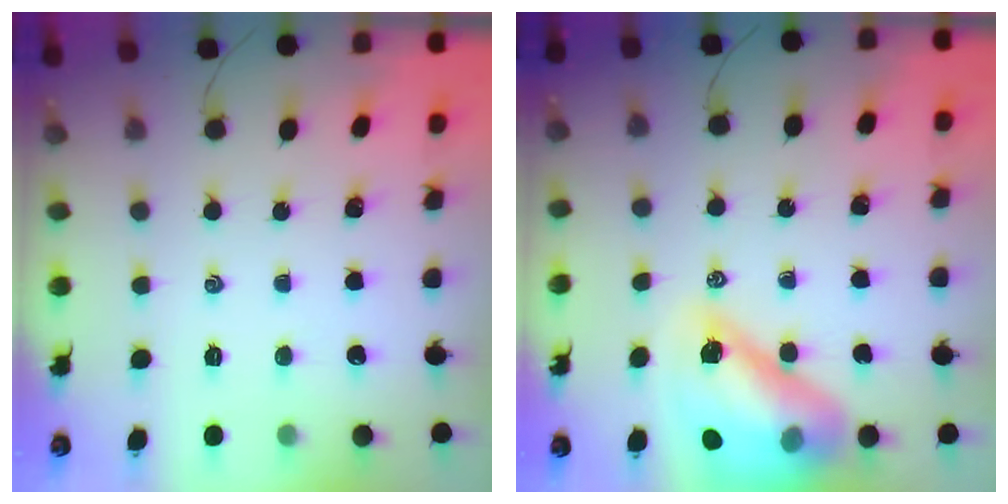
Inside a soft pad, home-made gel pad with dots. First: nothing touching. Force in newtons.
{"total": 18.4, "press": 17.7, "slide": 5.2}